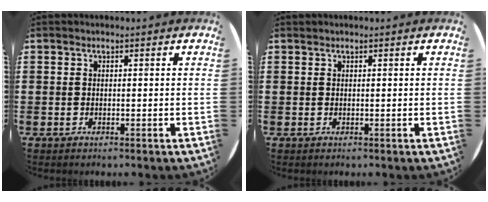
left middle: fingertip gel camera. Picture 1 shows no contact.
{"total": 0.0}